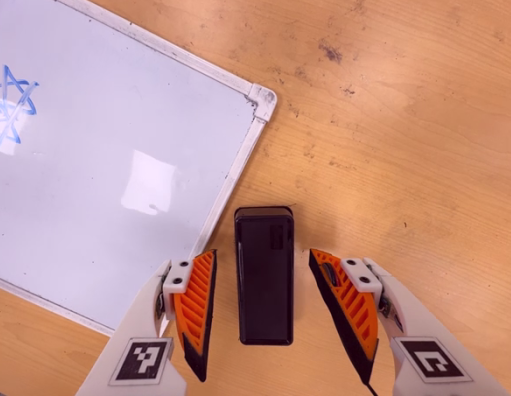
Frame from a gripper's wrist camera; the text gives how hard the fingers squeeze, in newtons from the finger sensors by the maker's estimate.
{"total": 0.0}